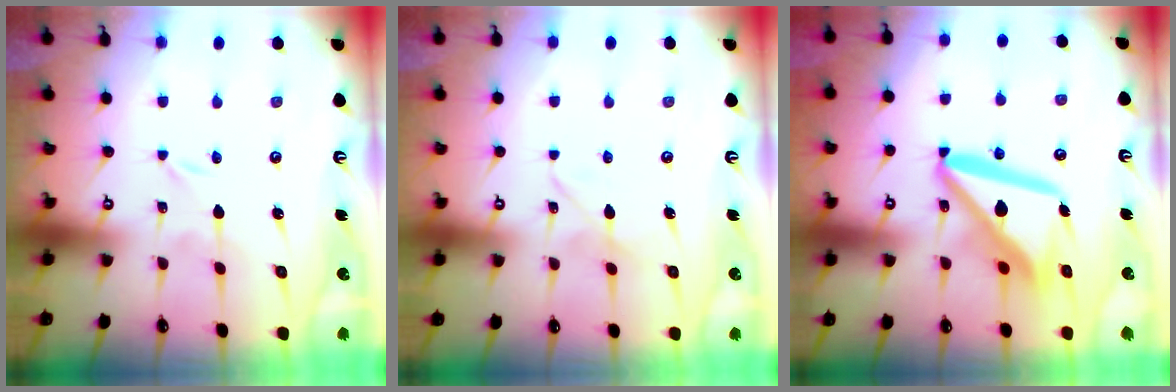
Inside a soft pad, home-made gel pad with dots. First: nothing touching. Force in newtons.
{"total": 4.7, "press": 4.7, "slide": 0.4}
{"total": 15.9, "press": 15.8, "slide": 1.9}